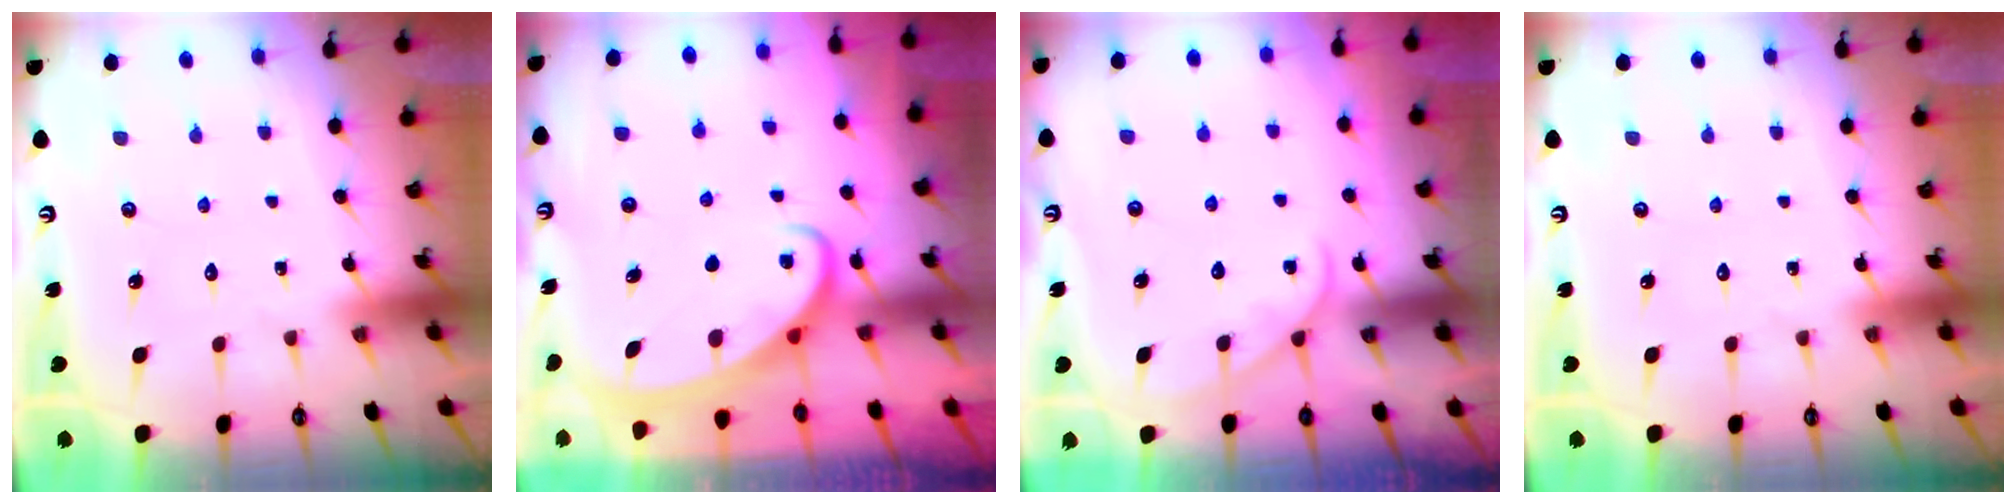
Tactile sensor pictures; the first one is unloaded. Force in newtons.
{"total": 2.6, "press": 2.6, "slide": 0.4}
{"total": 4.4, "press": 4.4, "slide": 0.4}
{"total": 0.0}